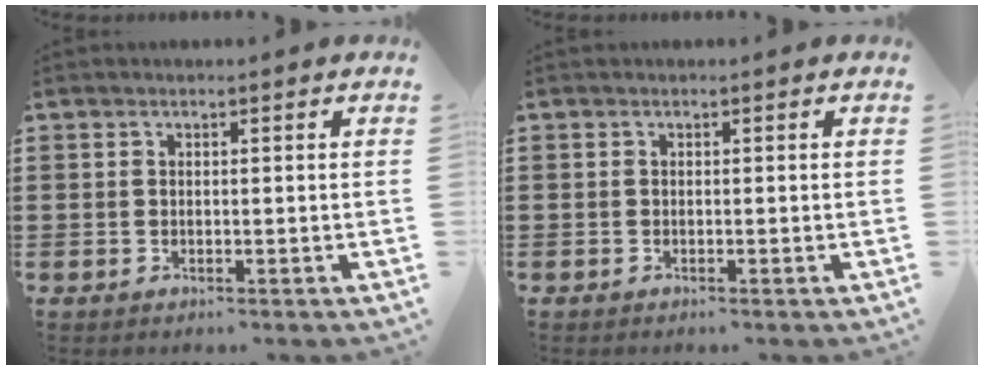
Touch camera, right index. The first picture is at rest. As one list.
[{"total": 0.0}]